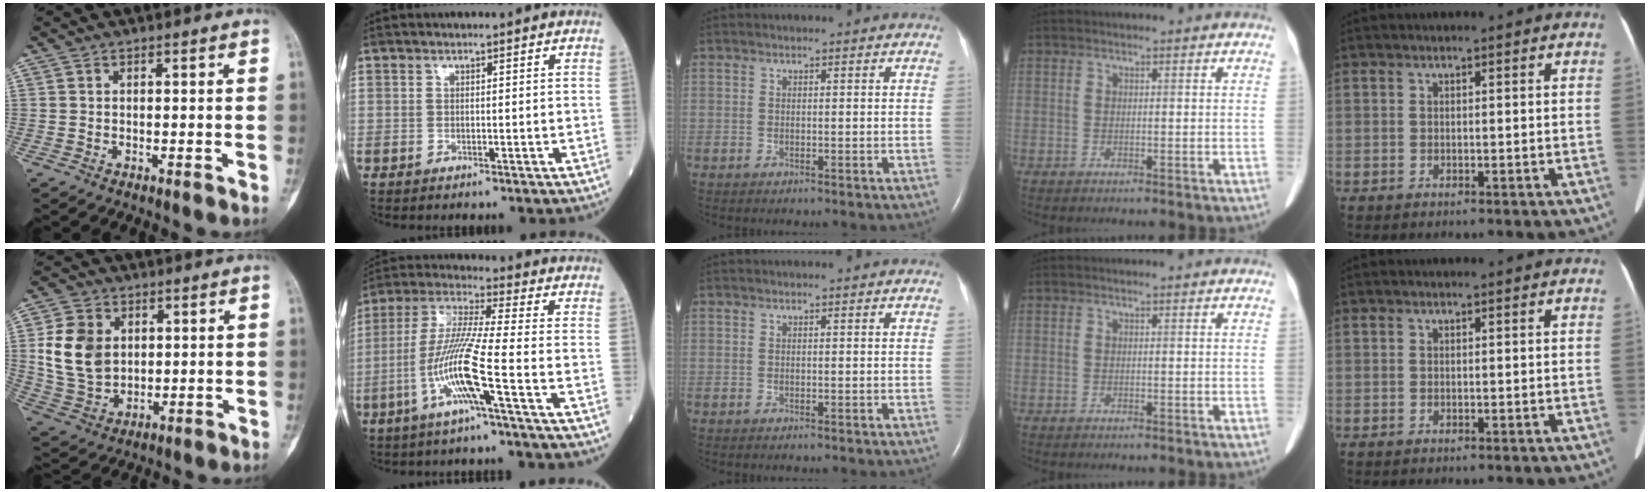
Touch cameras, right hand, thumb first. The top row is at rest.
{"thumb": {"total": 11.9, "force": [2.3, 9.1, 7.3], "torque": [-0.120, -0.008, 0.053]}, "index": {"total": 11.2, "force": [-4.1, -1.1, 10.4], "torque": [-0.215, -0.002, -0.086]}}